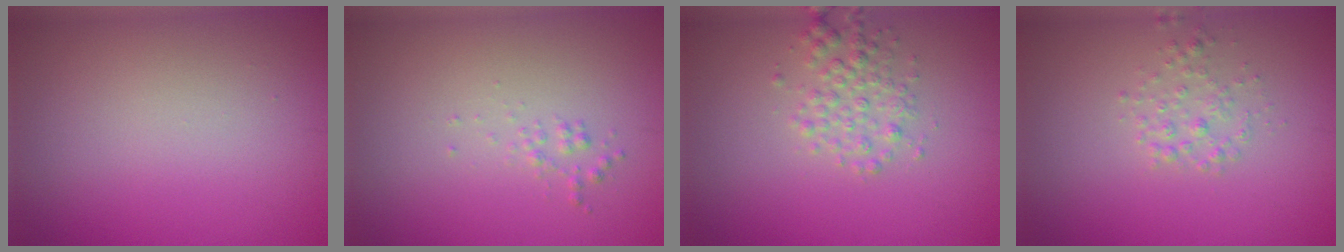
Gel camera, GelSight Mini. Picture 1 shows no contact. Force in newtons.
{"total": 0.7, "press": 0.7, "slide": 0.0}
{"total": 2.4, "press": 2.4, "slide": 0.1}
{"total": 1.5, "press": 1.5, "slide": 0.0}